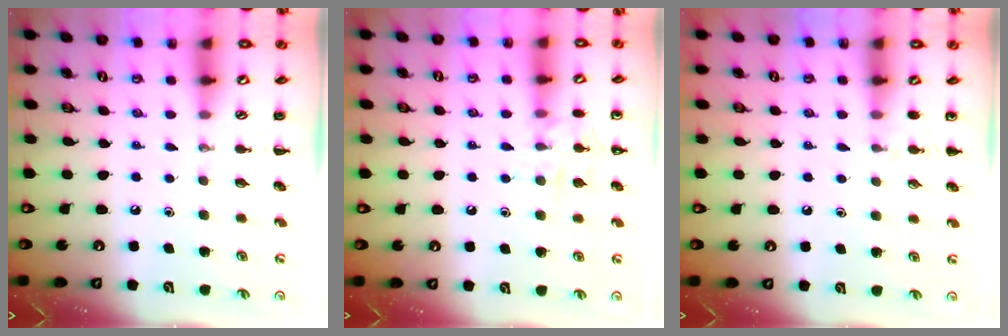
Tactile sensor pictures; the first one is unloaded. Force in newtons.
{"total": 8.7, "press": 8.6, "slide": 1.4}
{"total": 3.9, "press": 3.7, "slide": 1.3}